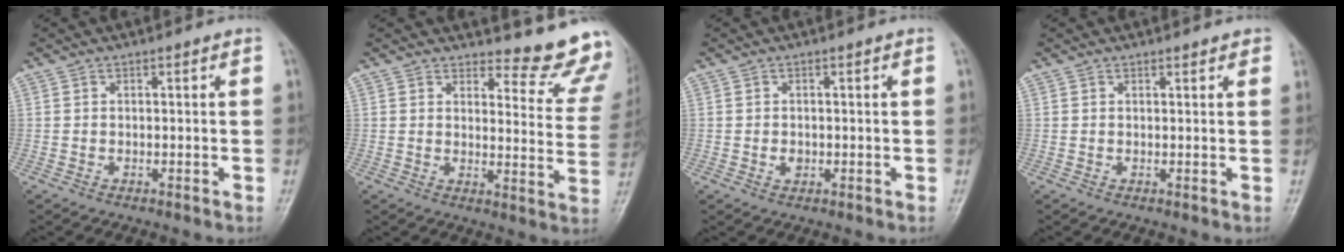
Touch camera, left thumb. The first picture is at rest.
{"total": 13.2, "force": [12.5, 2.8, 3.1], "torque": [0.001, -0.140, 0.126]}
{"total": 1.5, "force": [-0.2, 1.2, 0.9], "torque": [-0.011, 0.001, -0.001]}
{"total": 1.5, "force": [1.2, 0.5, 0.6], "torque": [0.000, -0.002, 0.012]}